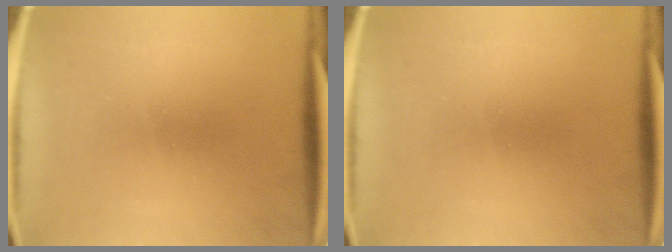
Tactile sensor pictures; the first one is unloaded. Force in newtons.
{"total": 0.0}